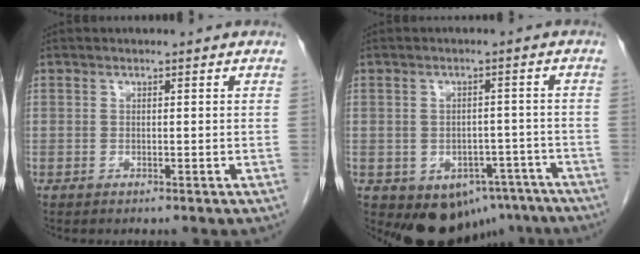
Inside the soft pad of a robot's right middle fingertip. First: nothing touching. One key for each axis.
{"total": 10.5, "fx": -6.4, "fy": 7.2, "fz": 4.2, "tx": -0.044, "ty": 0.021, "tz": -0.078}